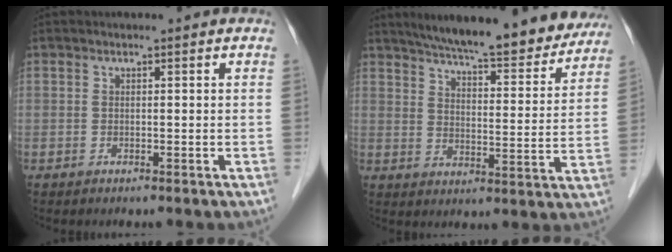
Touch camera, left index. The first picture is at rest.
{"total": 22.4, "force": [19.6, 3.8, 10.0], "torque": [-0.144, -0.018, 0.253]}